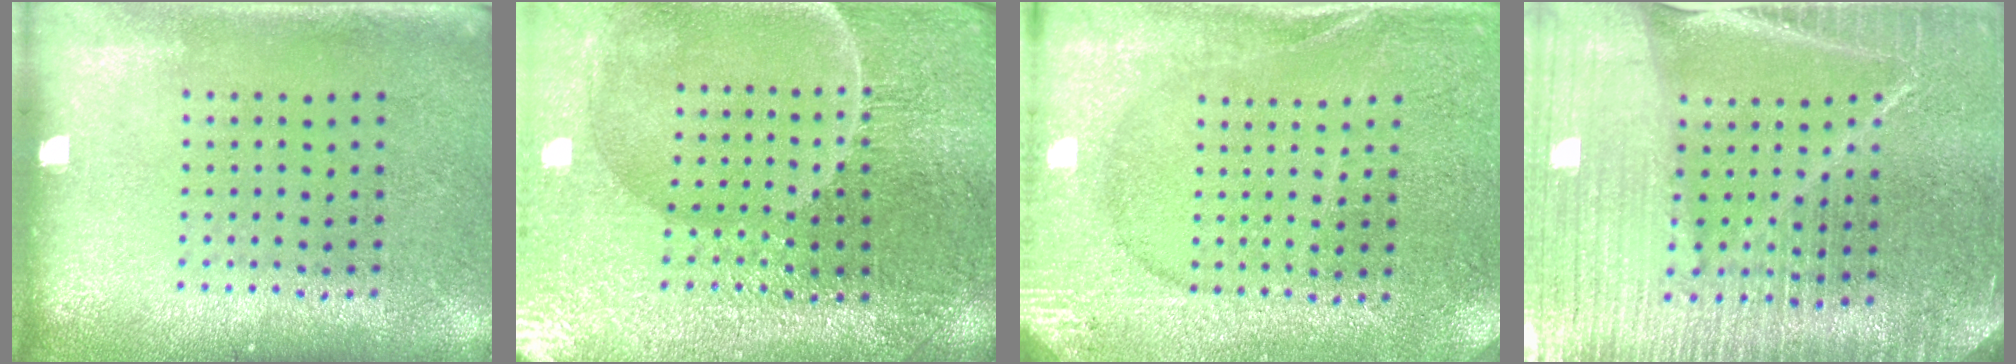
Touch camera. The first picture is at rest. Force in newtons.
{"total": 4.1, "press": 4.0, "slide": 0.5}
{"total": 2.7, "press": 2.7, "slide": 0.3}
{"total": 5.5, "press": 4.9, "slide": 2.5}